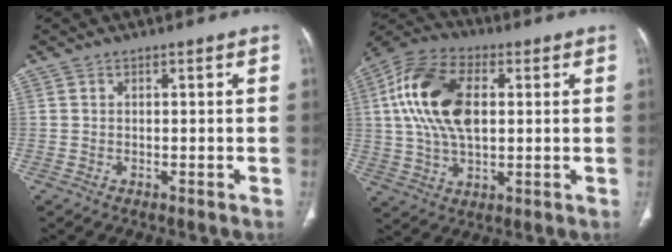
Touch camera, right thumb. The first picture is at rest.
{"total": 17.0, "force": [3.0, 9.7, 13.7], "torque": [-0.268, 0.015, 0.053]}